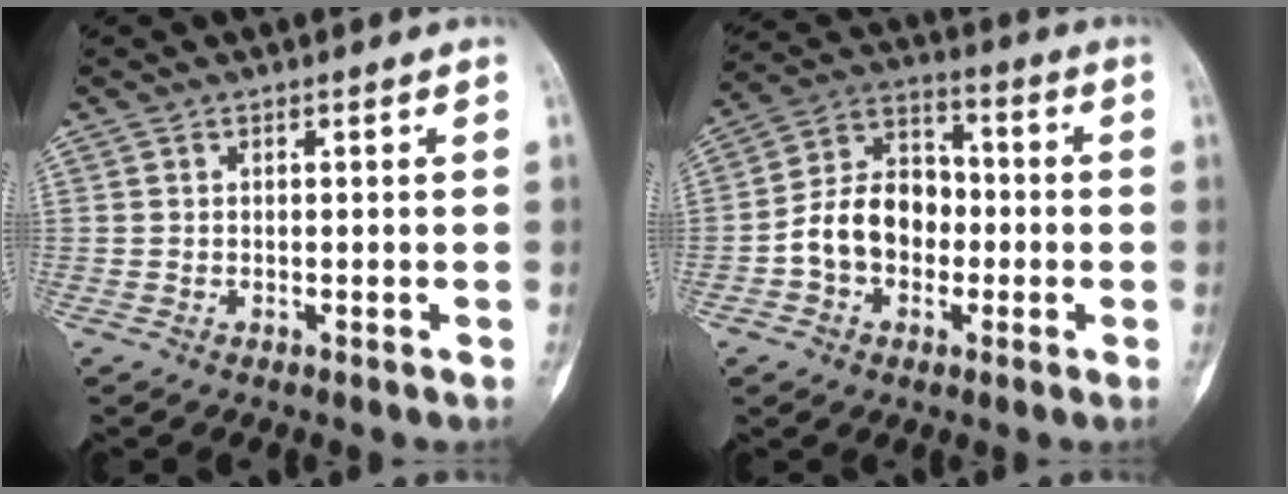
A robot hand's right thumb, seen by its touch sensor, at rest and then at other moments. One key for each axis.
{"total": 12.0, "fx": -2.2, "fy": 9.2, "fz": 7.4, "tx": -0.102, "ty": 0.043, "tz": -0.048}